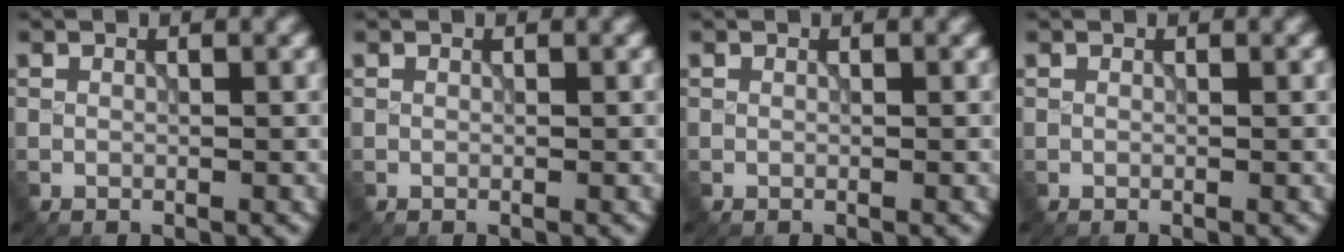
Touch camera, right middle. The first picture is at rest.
{"total": 0.0}
{"total": 0.0}
{"total": 0.0}